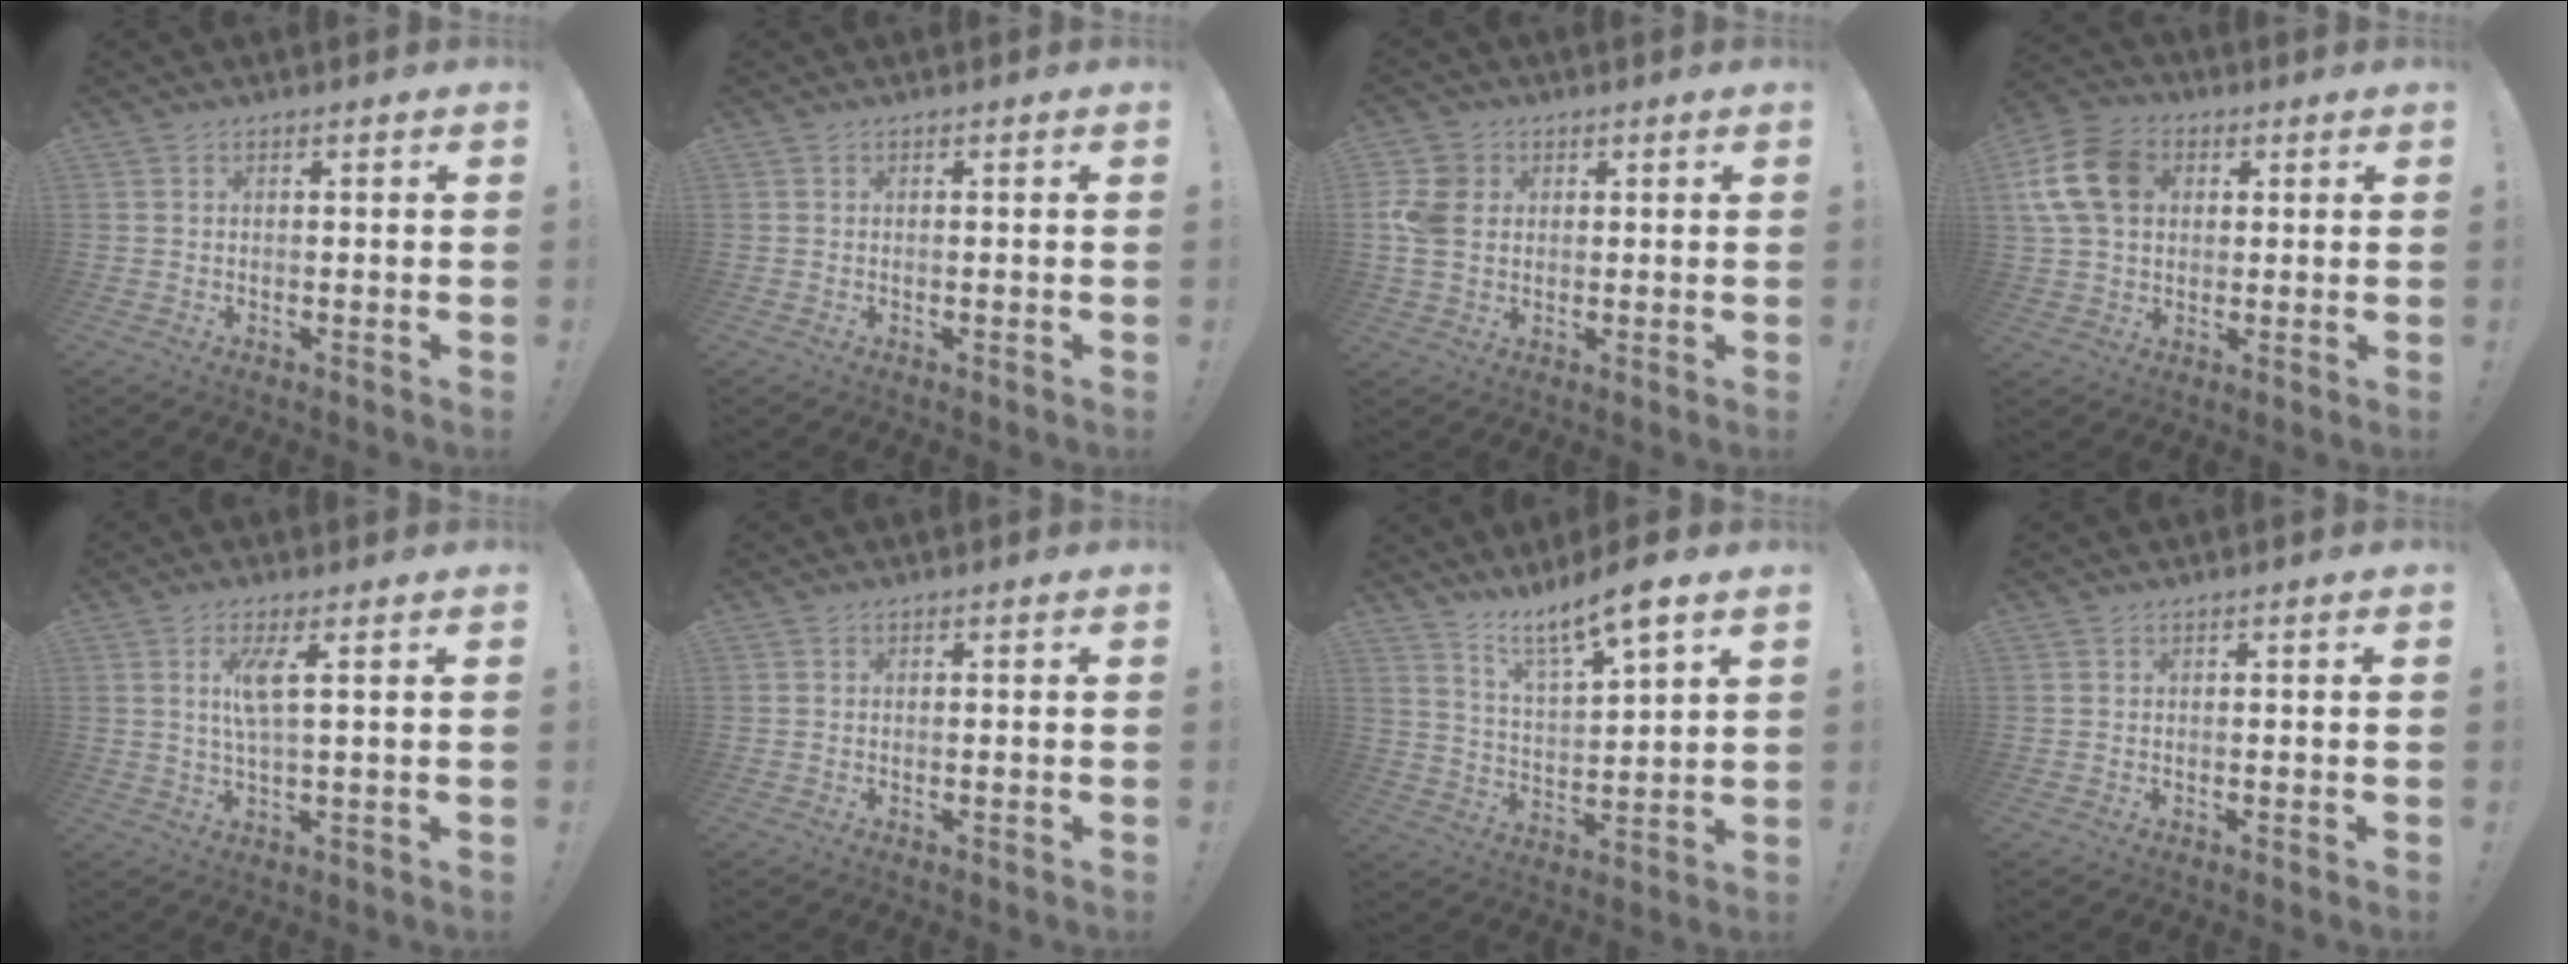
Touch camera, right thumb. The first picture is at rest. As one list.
[{"total": 0.0}, {"total": 9.0, "force": [0.9, 7.4, 5.1], "torque": [-0.111, 0.010, 0.020]}, {"total": 14.8, "force": [3.7, 11.3, 8.8], "torque": [-0.169, 0.003, 0.078]}, {"total": 6.2, "force": [2.2, 0.5, 5.7], "torque": [-0.102, -0.006, 0.032]}, {"total": 0.0}, {"total": 10.2, "force": [8.2, 1.1, 5.8], "torque": [-0.106, -0.057, 0.139]}, {"total": 0.0}]